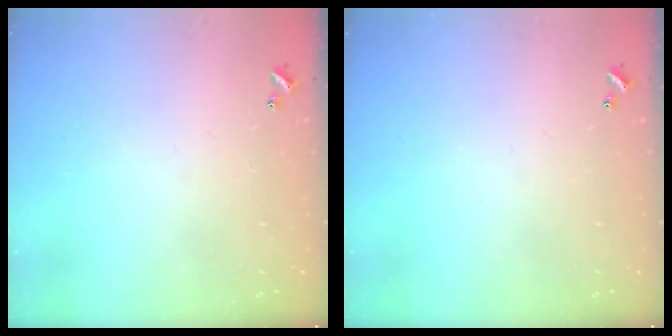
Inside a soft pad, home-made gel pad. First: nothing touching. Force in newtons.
{"total": 0.0}